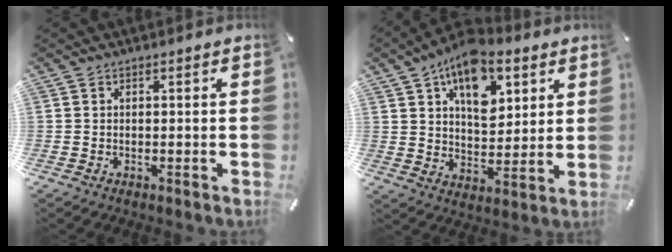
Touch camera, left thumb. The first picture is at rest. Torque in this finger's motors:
{"motor_torque": [2.45, 2.56, 1.68, -1.09, 0.16]}